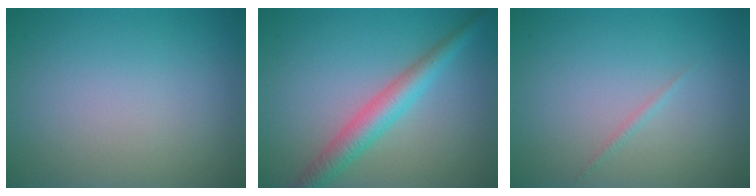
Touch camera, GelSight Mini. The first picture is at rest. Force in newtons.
{"total": 3.9, "press": 3.9, "slide": 0.1}
{"total": 0.6, "press": 0.6, "slide": 0.0}